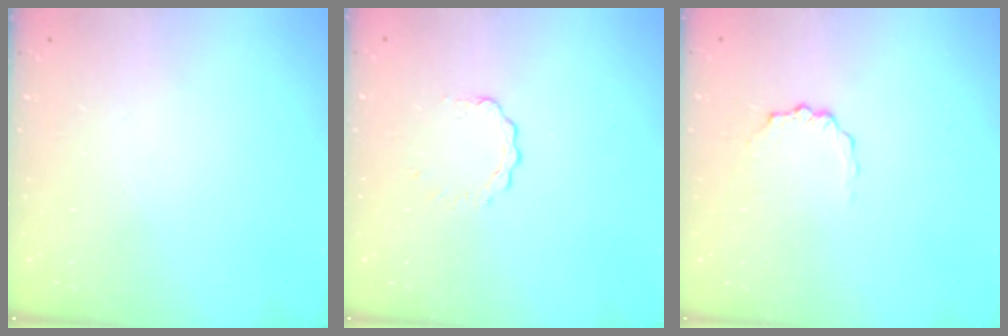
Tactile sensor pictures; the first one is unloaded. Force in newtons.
{"total": 2.8, "press": 2.8, "slide": 0.3}
{"total": 2.3, "press": 2.2, "slide": 0.3}